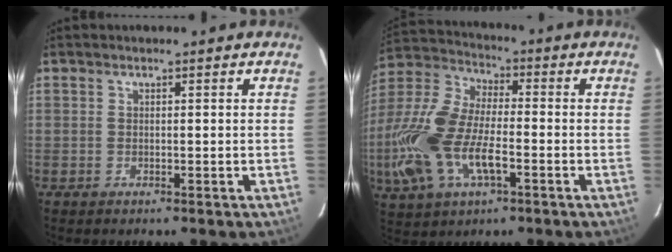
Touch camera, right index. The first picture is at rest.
{"total": 19.6, "force": [-5.2, 9.3, 16.4], "torque": [-0.370, -0.013, -0.096]}